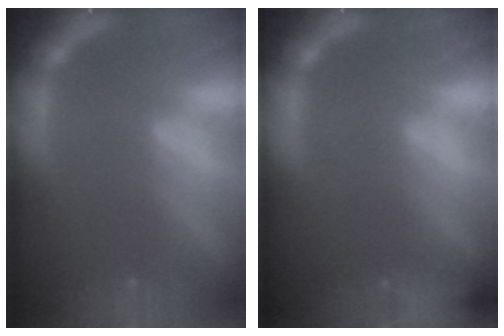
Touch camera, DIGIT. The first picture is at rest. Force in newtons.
{"total": 6.5}